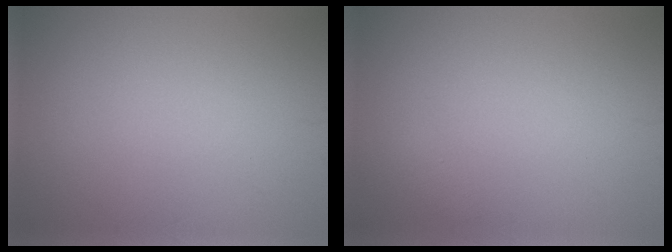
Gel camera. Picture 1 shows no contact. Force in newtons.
{"total": 0.5, "press": 0.5, "slide": 0.0}